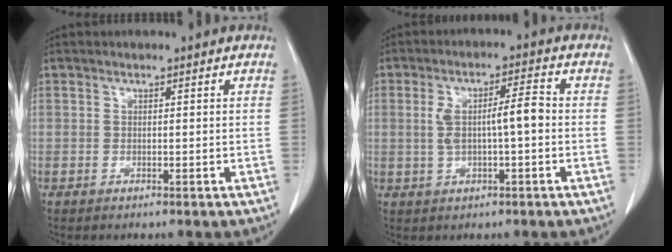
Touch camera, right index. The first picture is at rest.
{"total": 6.2, "force": [-0.1, 1.2, 6.1], "torque": [-0.118, 0.018, 0.004]}